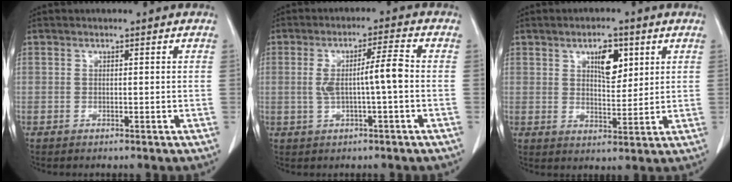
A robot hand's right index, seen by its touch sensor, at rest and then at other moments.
{"total": 6.1, "force": [-0.3, 0.2, 6.1], "torque": [-0.110, 0.013, -0.001]}
{"total": 5.8, "force": [2.6, 2.4, 4.6], "torque": [-0.076, 0.001, 0.046]}